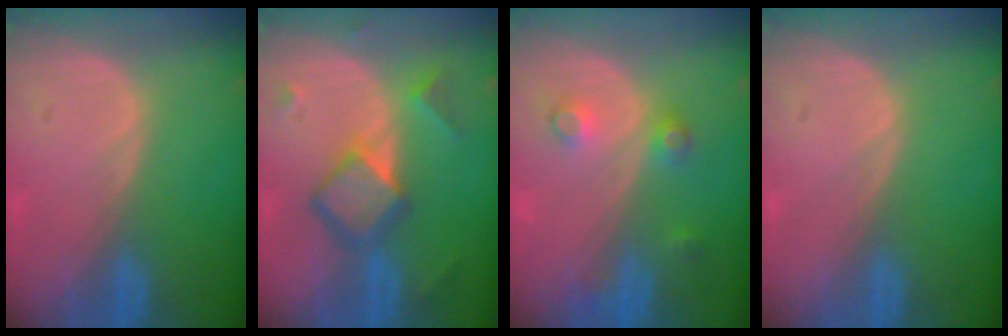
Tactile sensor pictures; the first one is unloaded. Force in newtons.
{"total": 6.8, "press": 6.8, "slide": 0.5}
{"total": 3.6, "press": 3.3, "slide": 1.5}
{"total": 0.0}